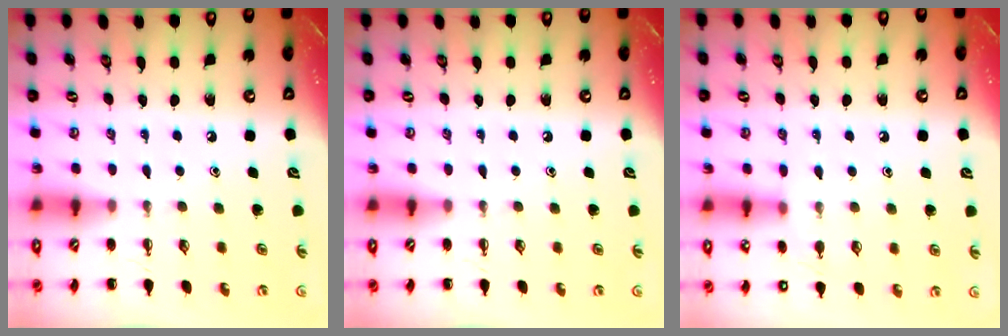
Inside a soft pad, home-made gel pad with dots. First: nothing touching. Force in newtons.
{"total": 0.0}
{"total": 9.5, "press": 9.1, "slide": 2.6}